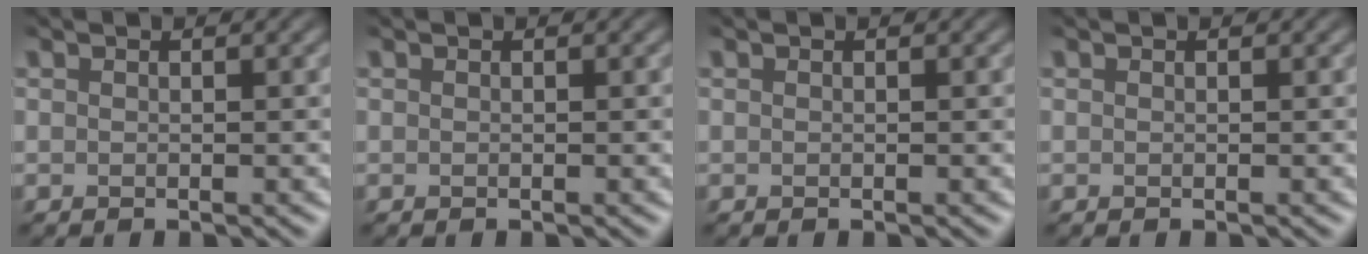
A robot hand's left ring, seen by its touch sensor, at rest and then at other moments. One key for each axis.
{"total": 0.0}
{"total": 0.0}
{"total": 0.0}